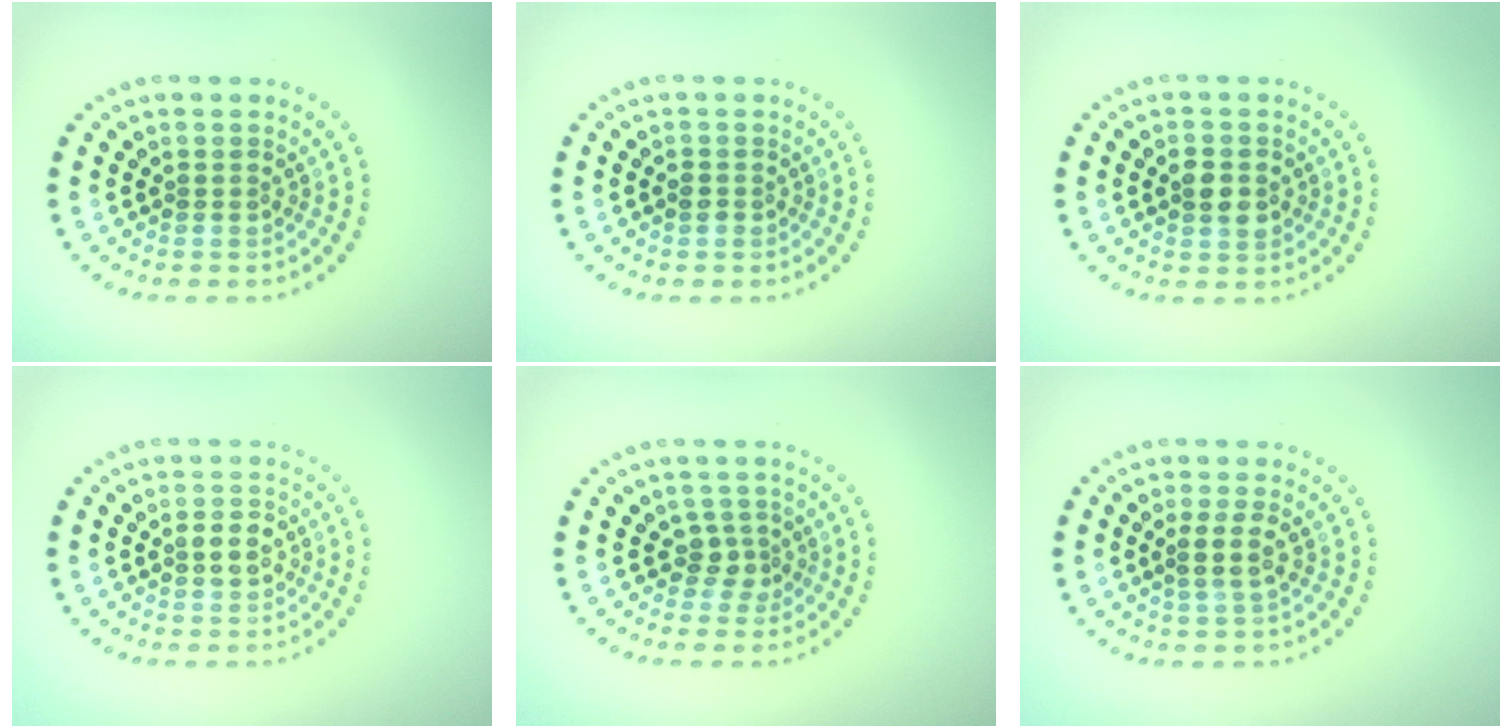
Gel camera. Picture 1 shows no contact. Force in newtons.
{"total": 0.8, "press": 0.8, "slide": 0.3}
{"total": 2.6, "press": 2.6, "slide": 0.1}
{"total": 2.0, "press": 1.9, "slide": 0.3}
{"total": 1.8, "press": 1.3, "slide": 1.3}
{"total": 2.1, "press": 1.7, "slide": 1.2}